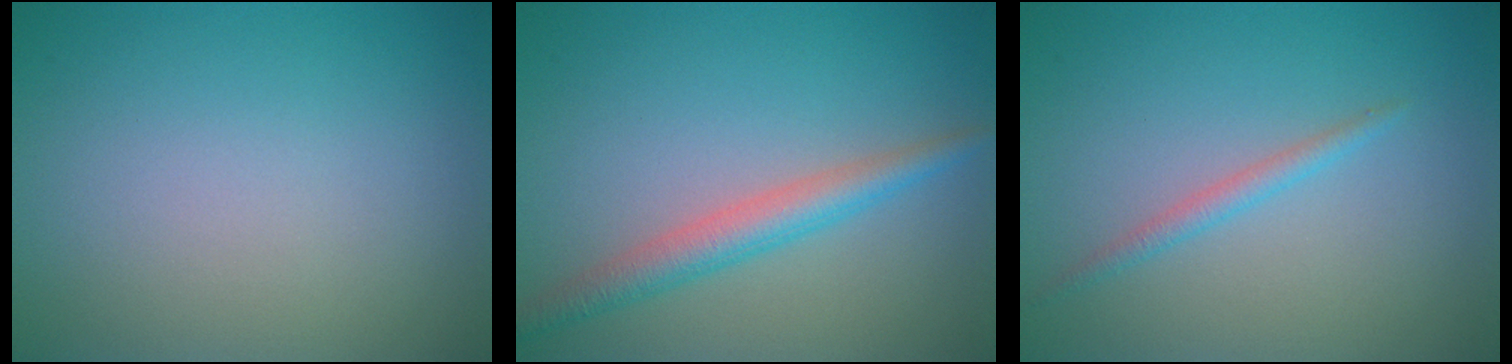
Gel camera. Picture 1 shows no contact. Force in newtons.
{"total": 3.2, "press": 3.2, "slide": 0.1}
{"total": 1.3, "press": 1.3, "slide": 0.1}